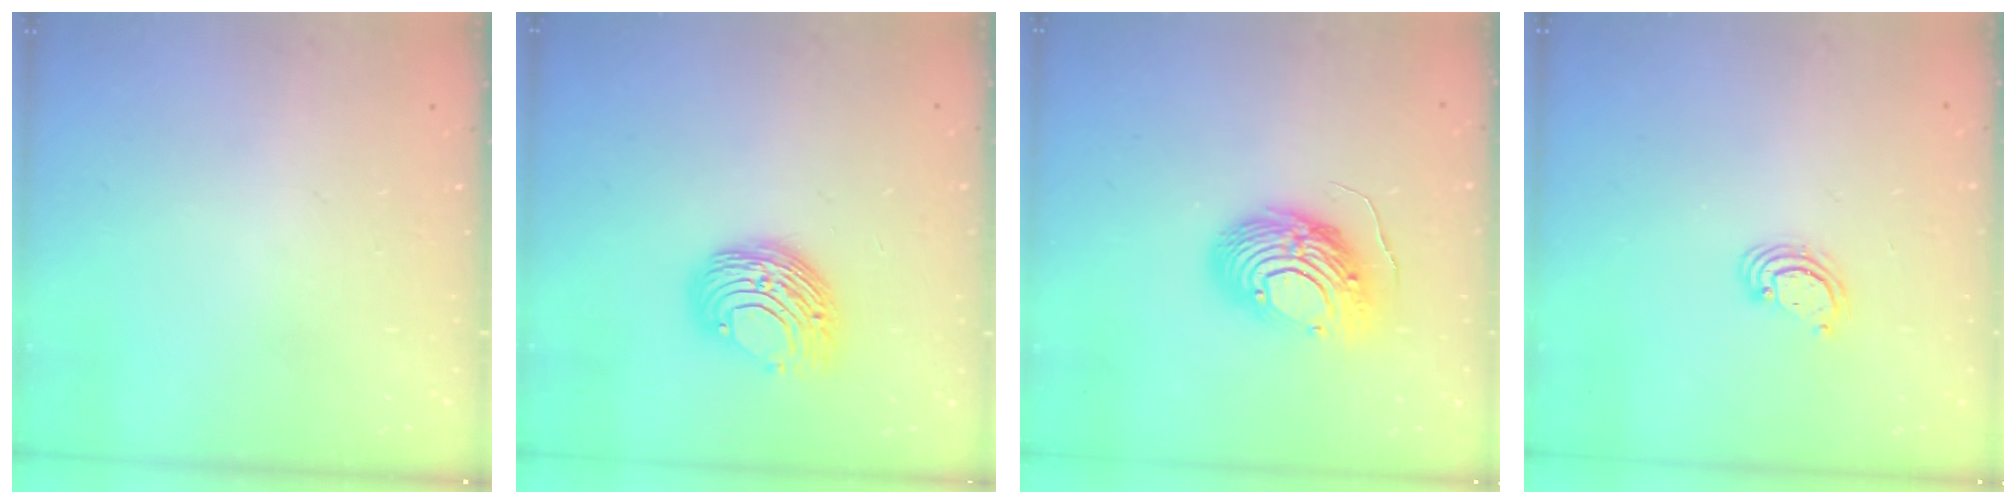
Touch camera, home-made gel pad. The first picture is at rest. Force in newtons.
{"total": 9.2, "press": 9.2, "slide": 0.4}
{"total": 12.8, "press": 12.7, "slide": 1.3}
{"total": 2.5, "press": 2.5, "slide": 0.2}